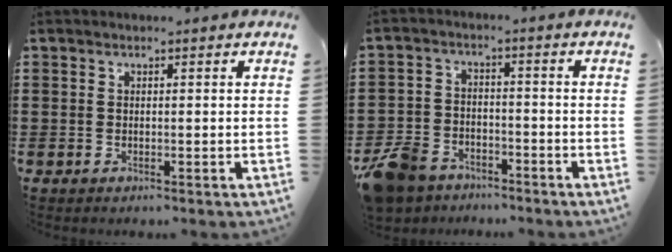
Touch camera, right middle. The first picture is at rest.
{"total": 7.6, "force": [-6.4, 3.3, 2.4], "torque": [-0.077, 0.010, -0.135]}